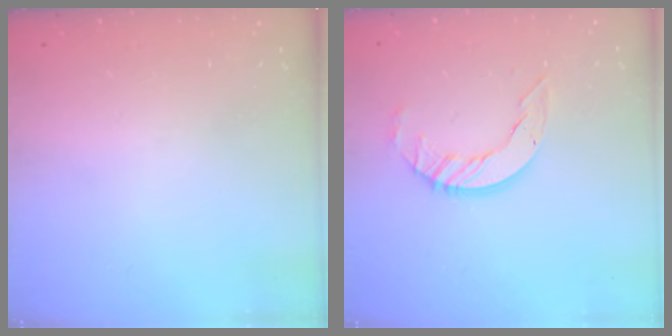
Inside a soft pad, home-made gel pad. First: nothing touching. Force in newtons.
{"total": 8.3, "press": 8.3, "slide": 0.7}